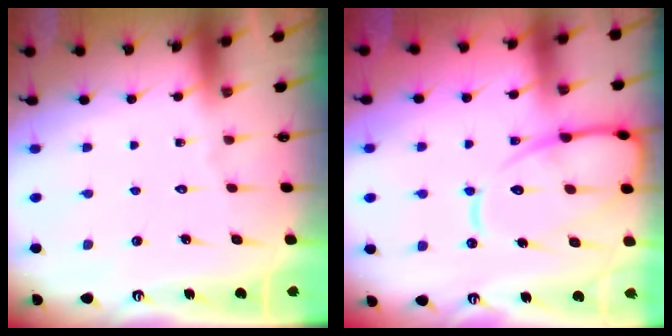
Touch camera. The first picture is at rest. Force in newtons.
{"total": 15.0, "press": 14.9, "slide": 1.5}